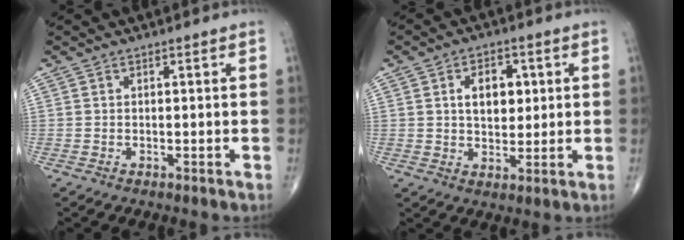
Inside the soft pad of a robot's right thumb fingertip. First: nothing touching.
{"total": 7.3, "force": [1.7, 4.7, 5.3], "torque": [-0.055, -0.005, 0.028]}